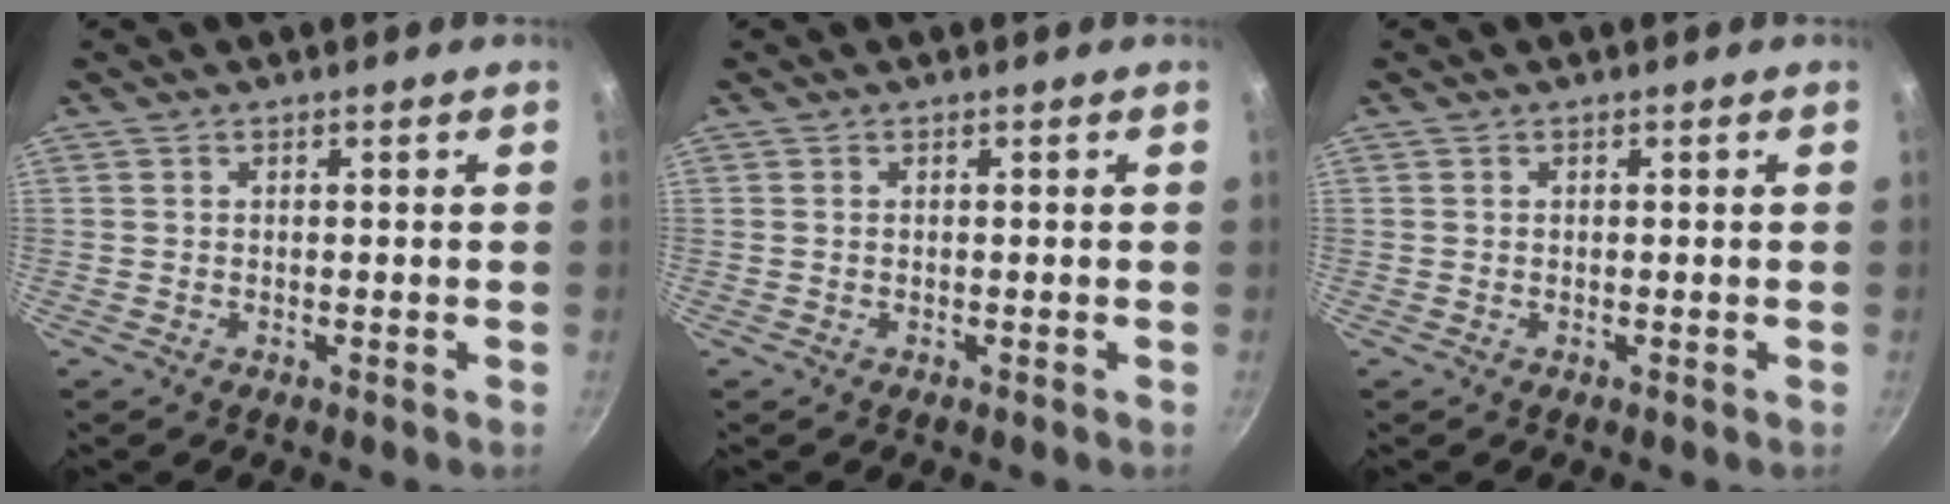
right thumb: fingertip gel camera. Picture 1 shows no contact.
{"total": 0.0}
{"total": 0.0}